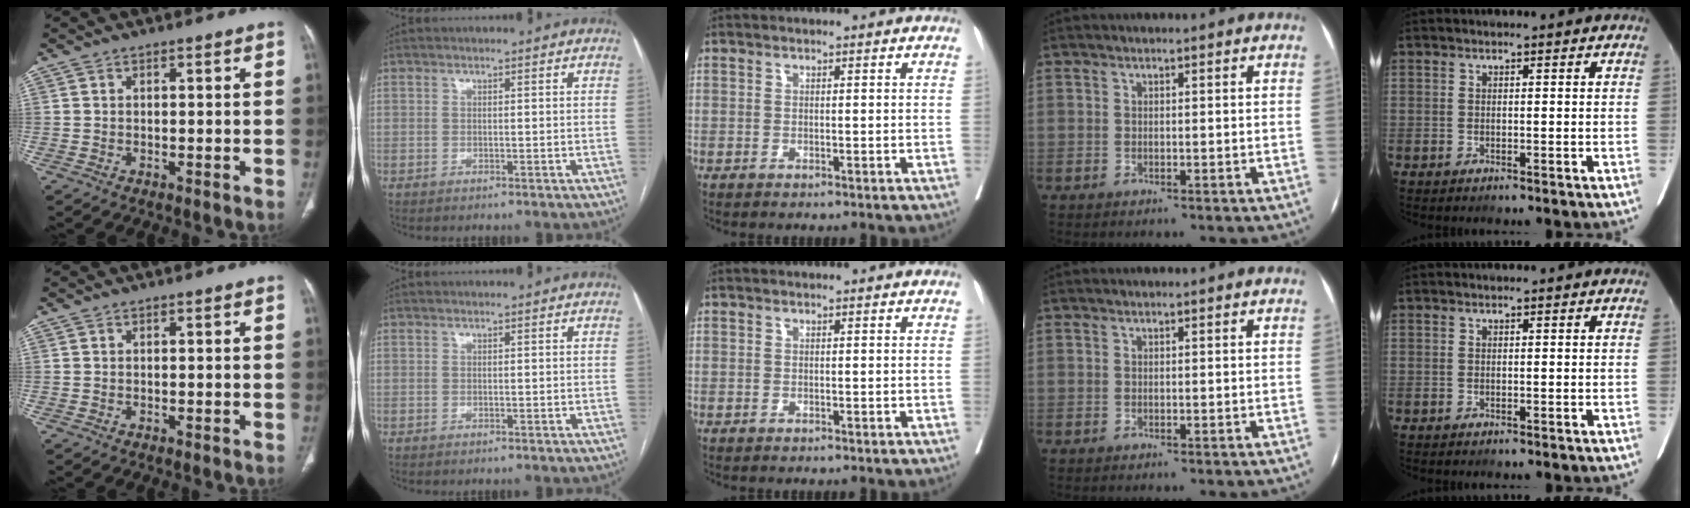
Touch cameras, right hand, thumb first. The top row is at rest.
{}